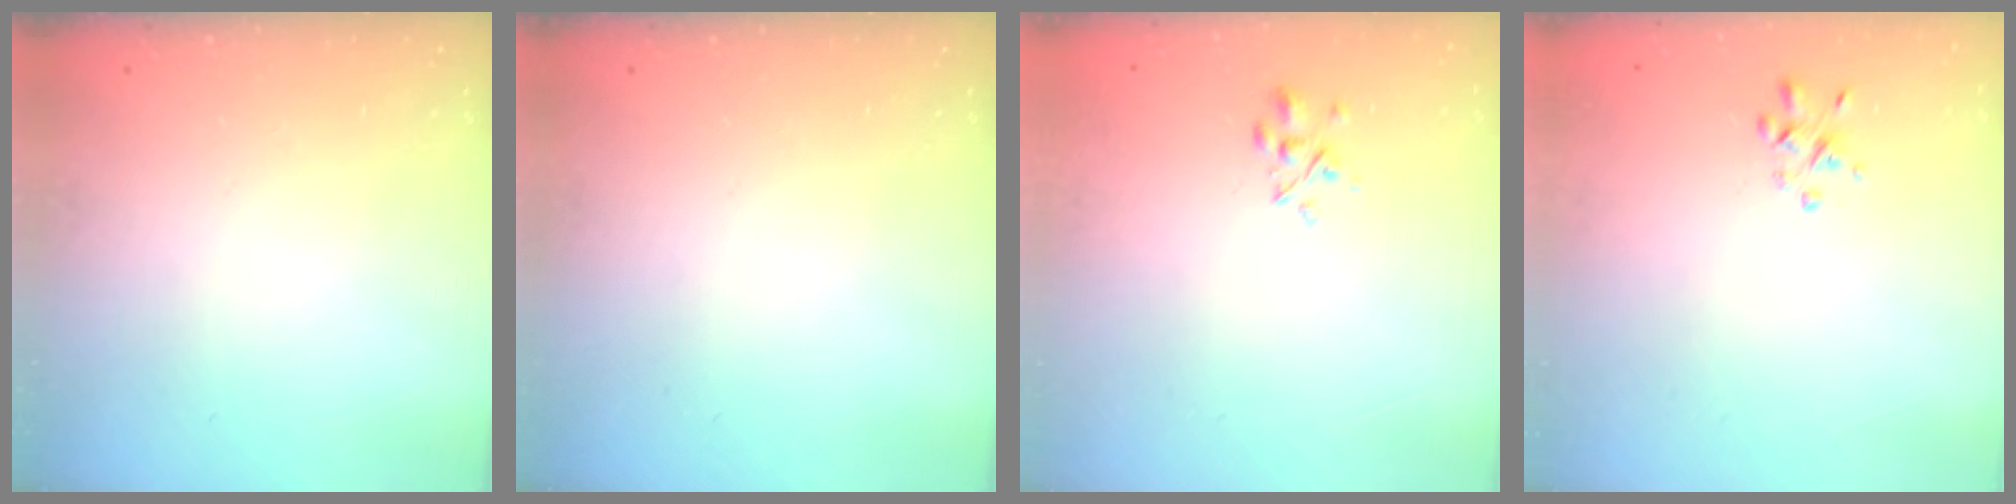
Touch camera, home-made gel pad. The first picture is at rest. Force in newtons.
{"total": 0.0}
{"total": 2.3, "press": 2.2, "slide": 0.9}
{"total": 1.8, "press": 1.8, "slide": 0.5}